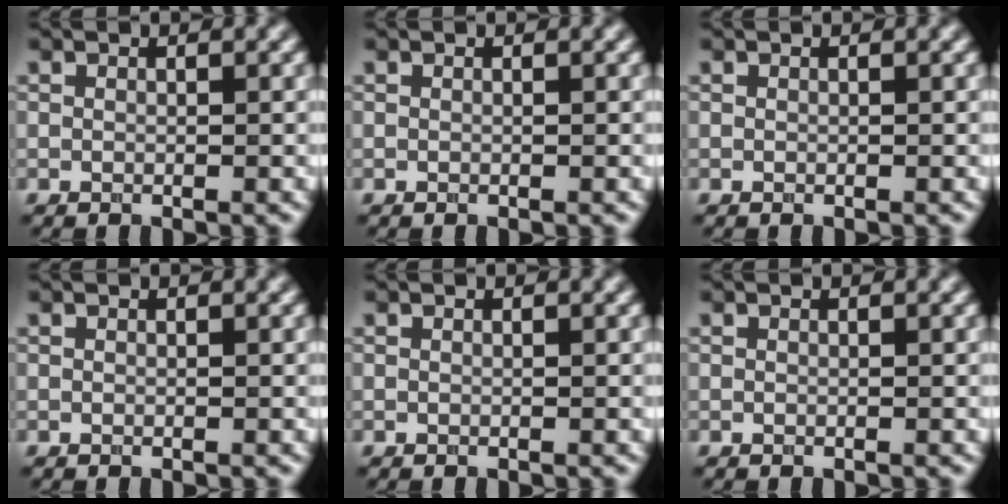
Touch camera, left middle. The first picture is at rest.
{"total": 0.0}
{"total": 0.0}
{"total": 0.0}
{"total": 0.0}
{"total": 0.0}